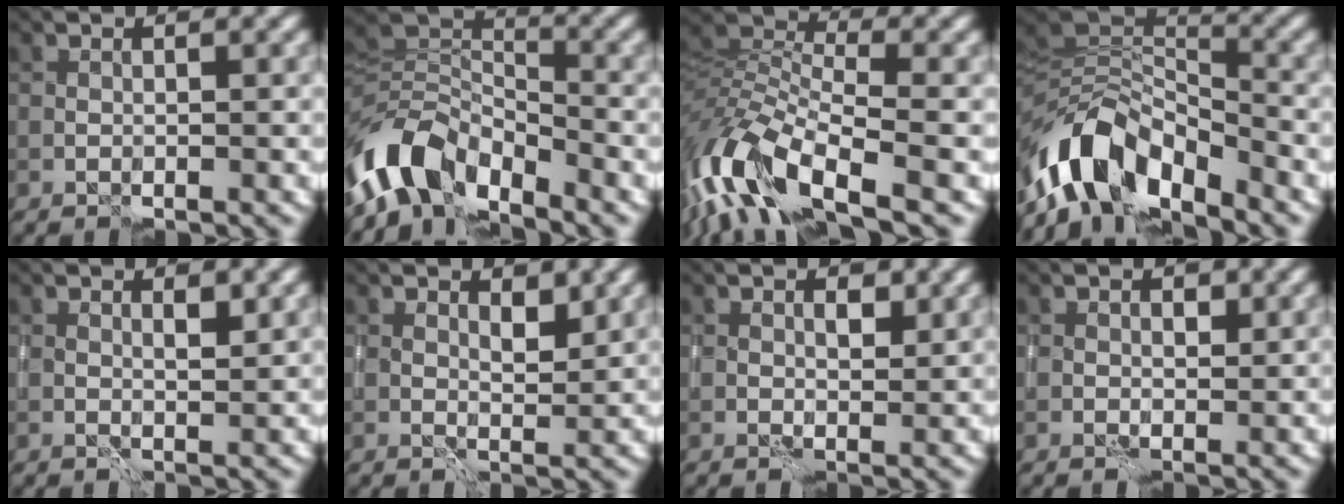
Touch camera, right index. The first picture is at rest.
{"total": 7.3, "force": [-4.6, 4.1, 3.9], "torque": [-0.061, -0.004, -0.093]}
{"total": 10.6, "force": [-4.8, 4.9, 8.1], "torque": [-0.163, -0.004, -0.101]}
{"total": 8.4, "force": [-5.3, 4.1, 5.0], "torque": [-0.076, 0.001, -0.100]}
{"total": 1.4, "force": [0.8, 0.3, 1.0], "torque": [-0.013, -0.003, 0.014]}
{"total": 1.9, "force": [1.2, 0.9, 1.1], "torque": [-0.014, -0.007, 0.022]}
{"total": 1.4, "force": [0.6, 0.9, 1.0], "torque": [-0.009, -0.003, 0.008]}
{"total": 1.0, "force": [0.3, 0.7, 0.6], "torque": [-0.001, -0.001, 0.004]}